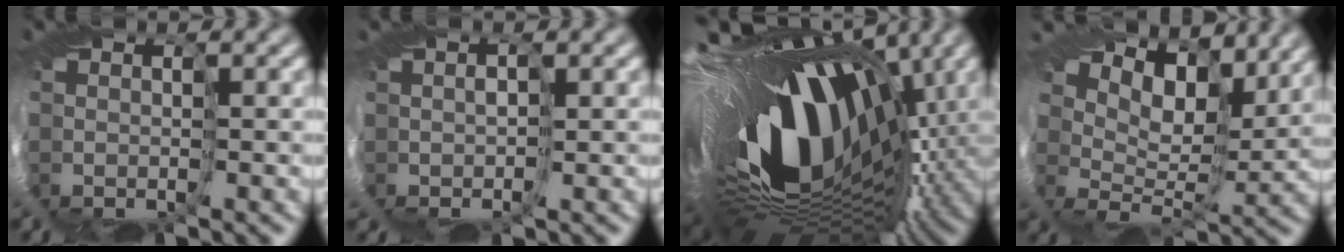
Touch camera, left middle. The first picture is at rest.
{"total": 1.2, "force": [0.5, -0.8, -0.7], "torque": [0.020, 0.015, 0.001]}
{"total": 16.8, "force": [2.4, 8.2, 14.4], "torque": [-0.206, -0.044, 0.006]}
{"total": 7.6, "force": [6.7, 1.5, 3.2], "torque": [-0.057, 0.013, 0.070]}